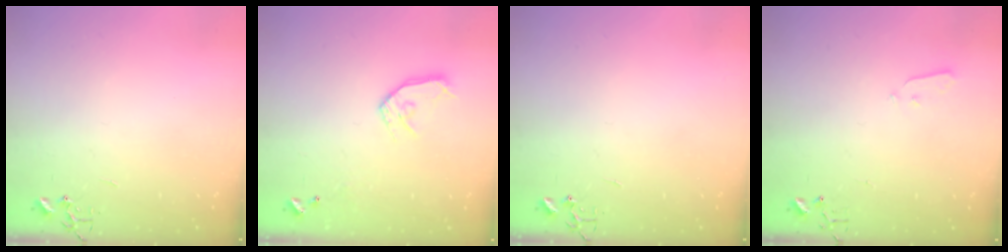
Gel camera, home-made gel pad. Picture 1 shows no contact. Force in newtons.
{"total": 10.7, "press": 10.6, "slide": 1.0}
{"total": 0.0}
{"total": 3.0, "press": 3.0, "slide": 0.3}